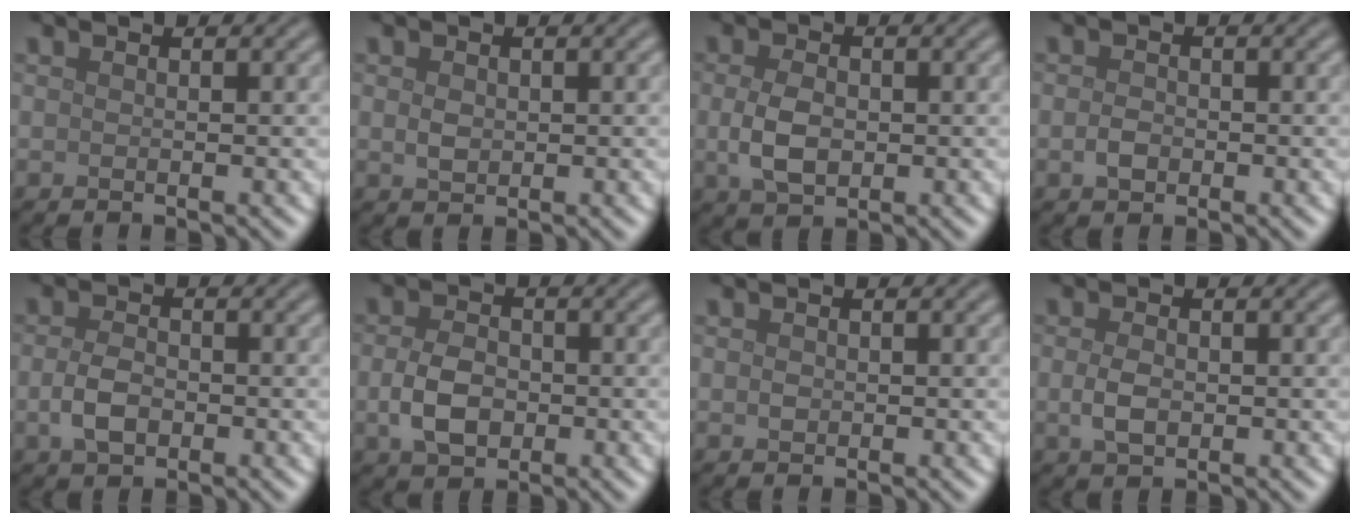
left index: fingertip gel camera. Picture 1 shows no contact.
{"total": 1.5, "force": [0.1, 1.2, 0.9], "torque": [-0.019, 0.000, 0.003]}
{"total": 3.5, "force": [-0.2, 2.3, 2.6], "torque": [-0.058, -0.002, -0.004]}
{"total": 1.5, "force": [-0.4, 1.1, 0.9], "torque": [-0.019, 0.000, -0.011]}
{"total": 2.8, "force": [-0.6, 1.8, 2.0], "torque": [-0.043, -0.001, -0.014]}
{"total": 4.0, "force": [-0.7, 2.8, 2.7], "torque": [-0.058, -0.002, -0.016]}
{"total": 0.7, "force": [0.0, 0.6, 0.3], "torque": [-0.006, -0.002, 0.000]}
{"total": 2.3, "force": [-0.2, 1.5, 1.7], "torque": [-0.038, -0.002, -0.002]}